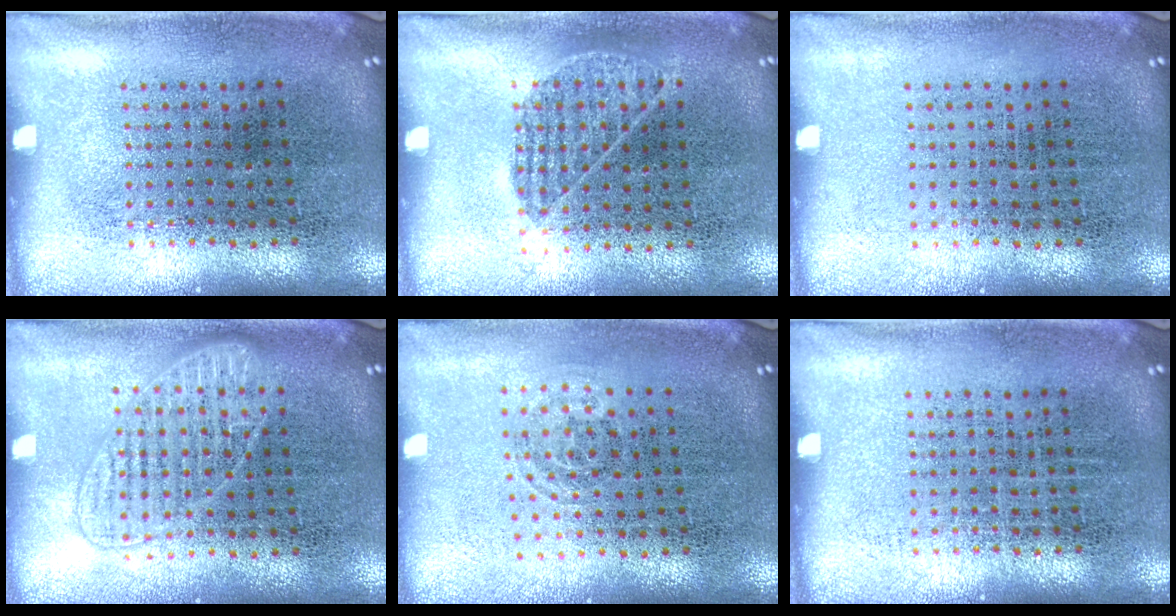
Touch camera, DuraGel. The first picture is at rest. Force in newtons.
{"total": 0.8, "press": 0.6, "slide": 0.5}
{"total": 0.0}
{"total": 2.4, "press": 2.3, "slide": 0.4}
{"total": 0.8, "press": 0.5, "slide": 0.6}
{"total": 0.0}